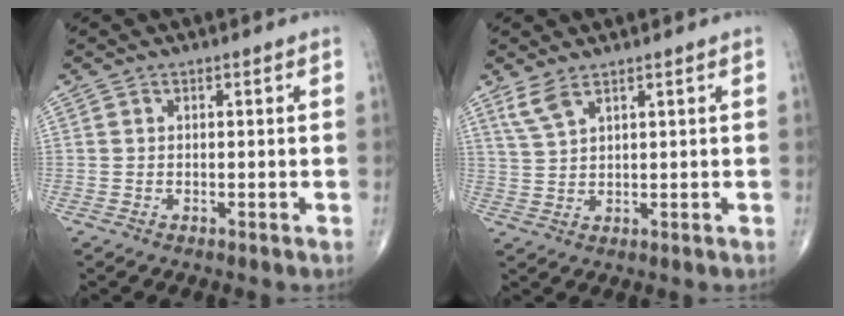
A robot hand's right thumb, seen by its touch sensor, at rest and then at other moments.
{"total": 3.8, "force": [2.7, 1.0, 2.5], "torque": [-0.059, -0.006, 0.064]}